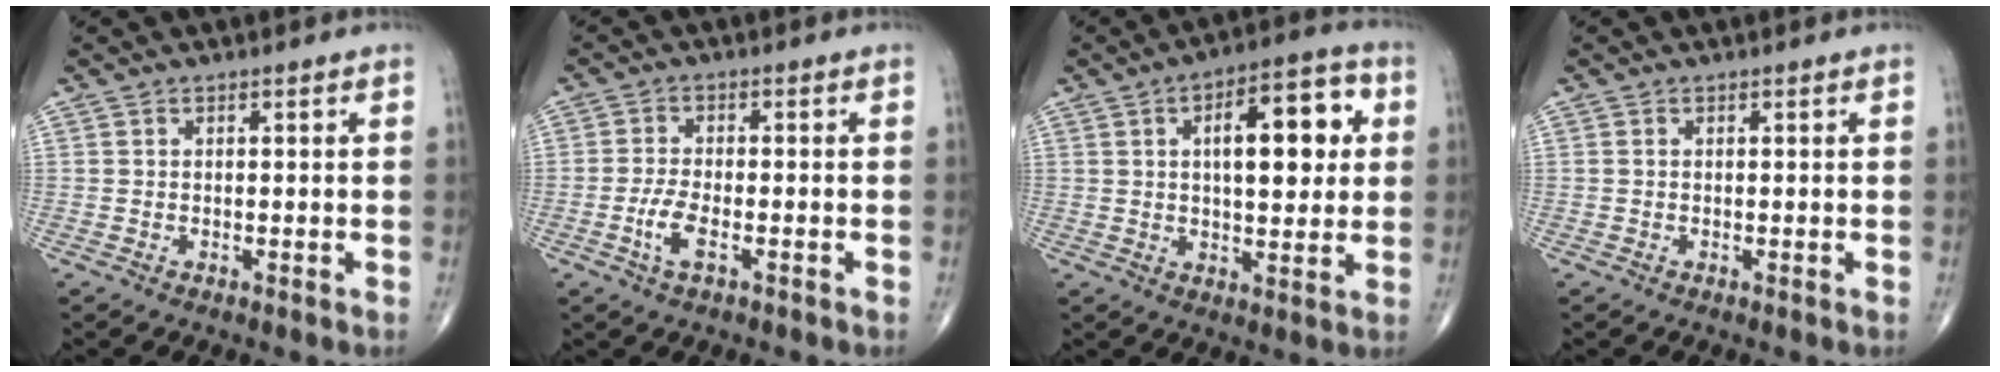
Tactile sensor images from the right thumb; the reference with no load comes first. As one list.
[{"total": 4.4, "force": [-1.8, 1.7, 3.6], "torque": [-0.082, 0.007, -0.035]}, {"total": 14.7, "force": [3.3, 6.3, 12.8], "torque": [-0.155, 0.011, 0.044]}, {"total": 0.0}]